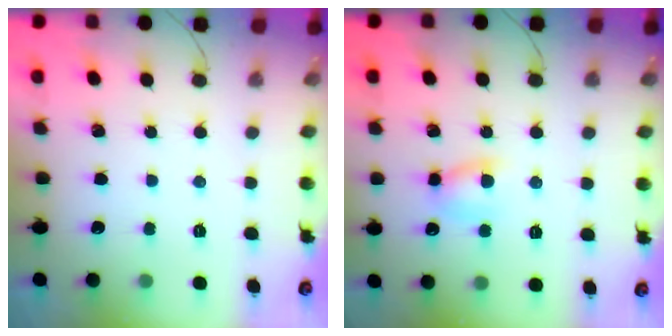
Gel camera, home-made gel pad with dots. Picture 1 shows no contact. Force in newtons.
{"total": 6.3, "press": 6.3, "slide": 0.1}